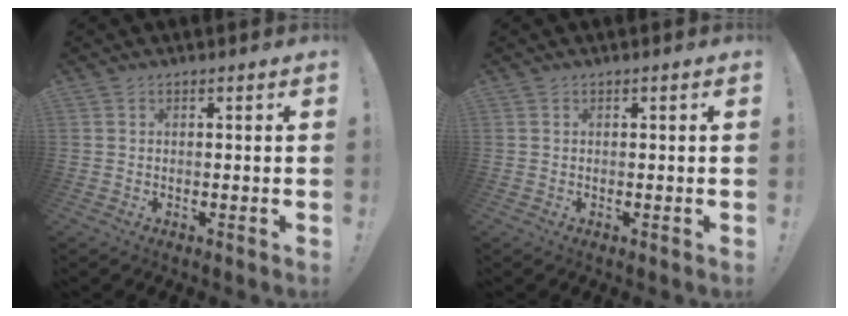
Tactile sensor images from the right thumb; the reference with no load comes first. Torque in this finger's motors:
{"motor_torque": [0.07, 0.02, 0.17, -0.09, 0.04]}